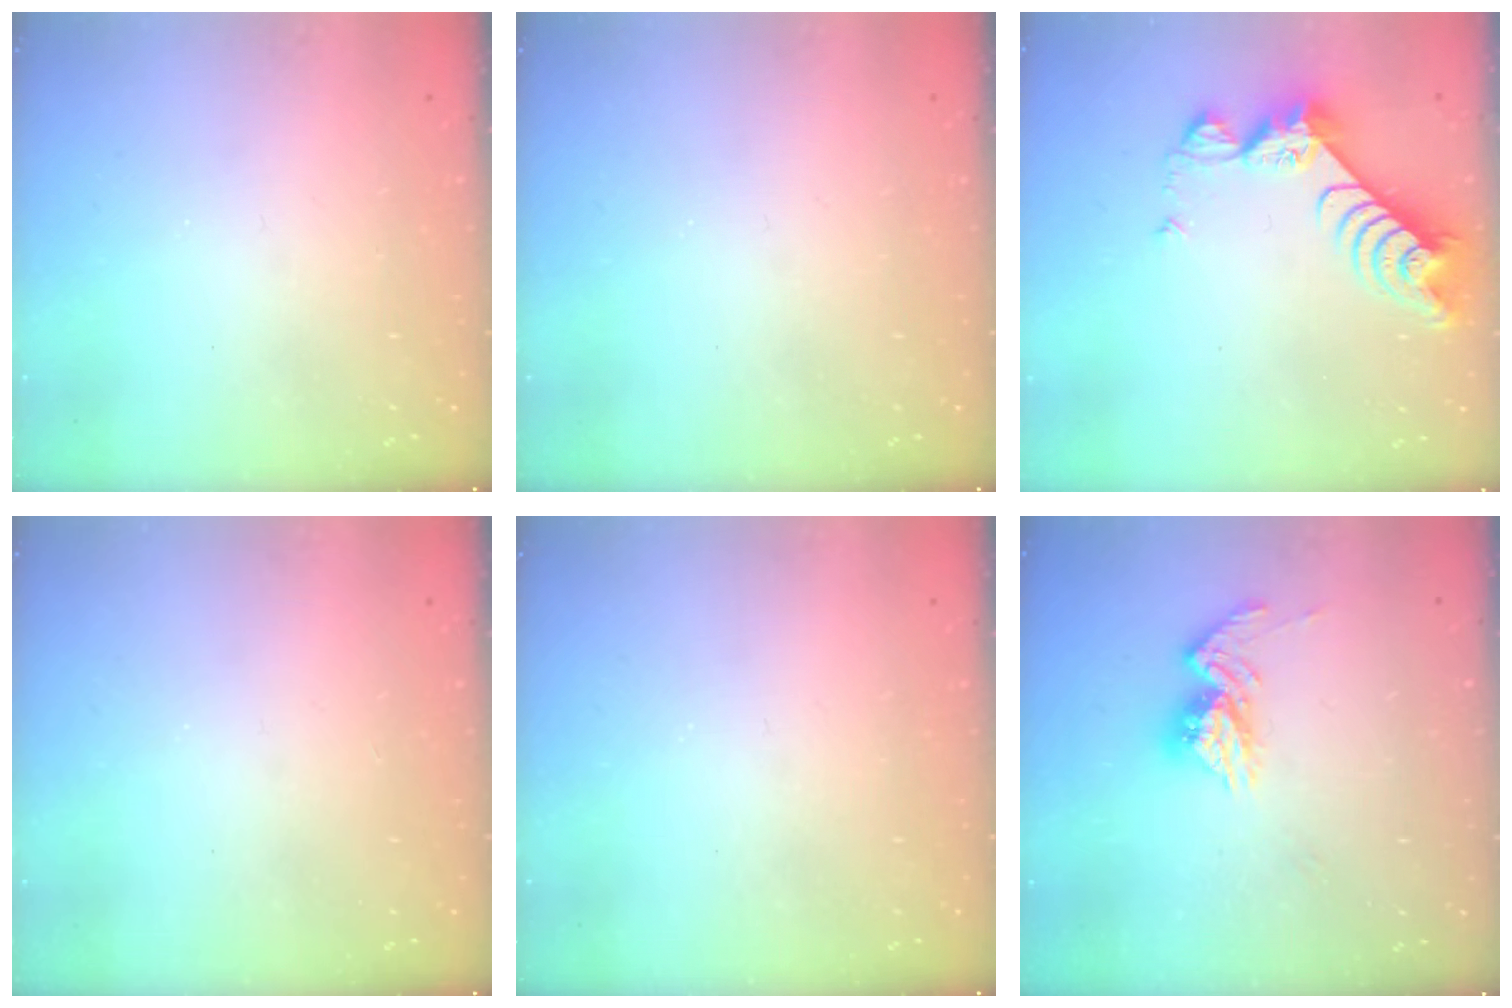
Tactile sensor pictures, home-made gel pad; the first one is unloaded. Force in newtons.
{"total": 0.0}
{"total": 8.8, "press": 8.7, "slide": 0.9}
{"total": 1.1, "press": 1.1, "slide": 0.1}
{"total": 0.0}
{"total": 11.5, "press": 11.4, "slide": 0.8}